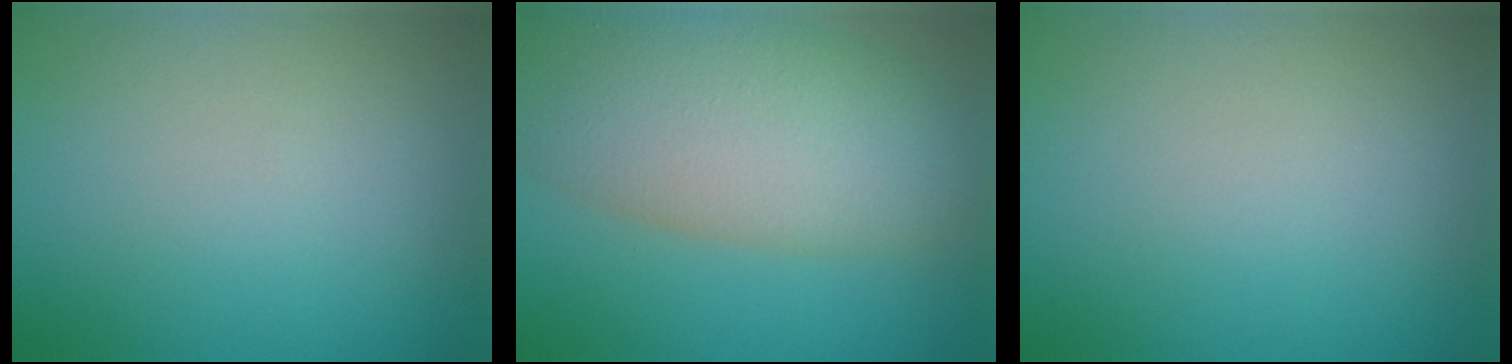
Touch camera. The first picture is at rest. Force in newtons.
{"total": 10.6, "press": 10.6, "slide": 0.7}
{"total": 0.0}